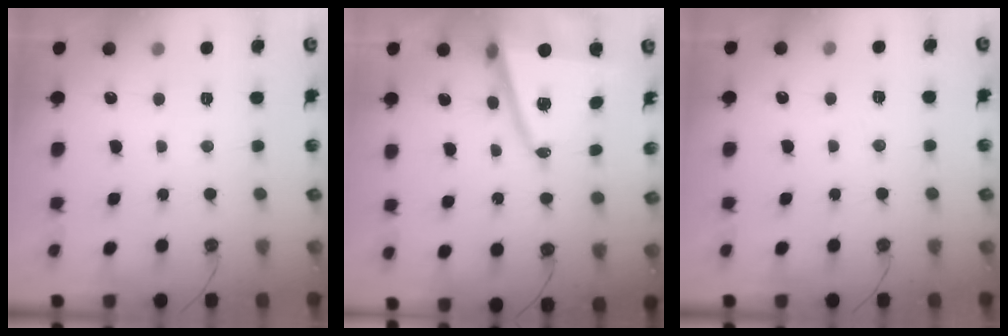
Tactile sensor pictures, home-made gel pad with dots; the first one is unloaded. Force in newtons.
{"total": 12.3, "press": 11.9, "slide": 3.0}
{"total": 5.4, "press": 3.1, "slide": 4.5}